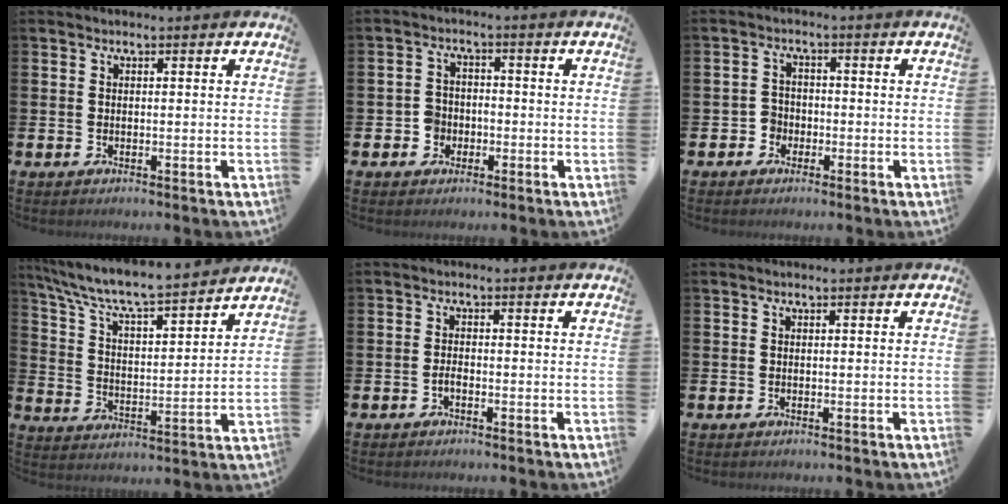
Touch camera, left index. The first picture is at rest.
{"total": 3.0, "force": [-1.5, 2.5, 0.5], "torque": [-0.021, 0.009, -0.035]}
{"total": 2.6, "force": [-1.6, 2.0, 0.1], "torque": [-0.016, 0.009, -0.037]}
{"total": 7.9, "force": [7.5, 0.5, 2.5], "torque": [-0.082, -0.061, 0.126]}
{"total": 1.1, "force": [-0.7, 0.5, 0.8], "torque": [-0.021, 0.001, -0.012]}
{"total": 0.0}